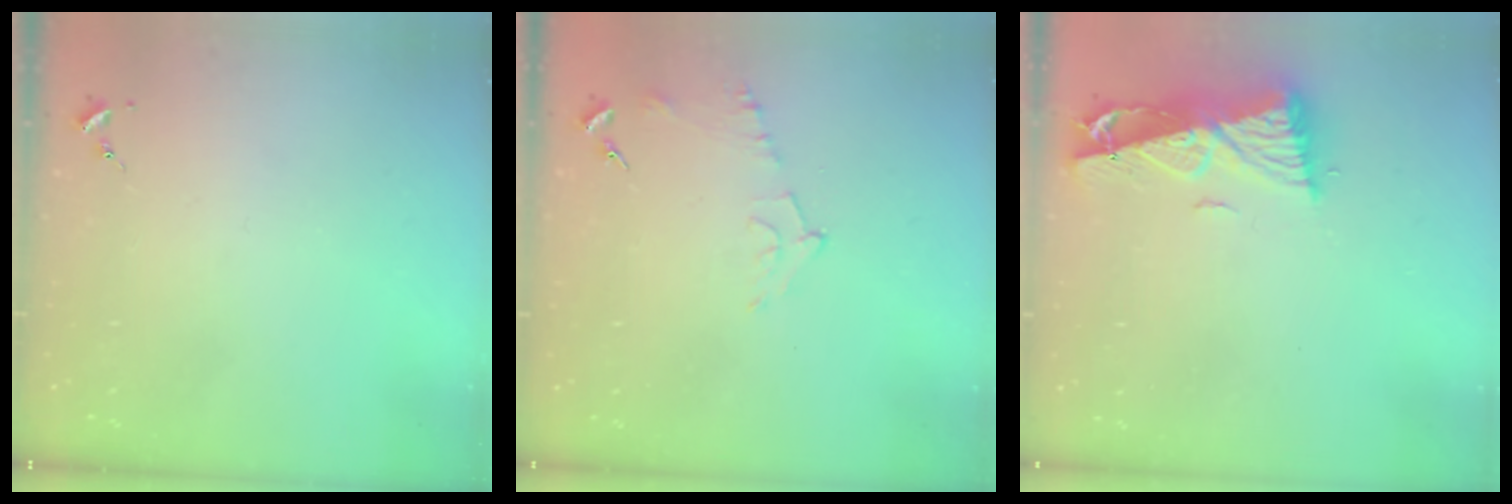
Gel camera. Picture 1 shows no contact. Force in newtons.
{"total": 5.4, "press": 5.3, "slide": 1.2}
{"total": 10.1, "press": 10.0, "slide": 1.2}